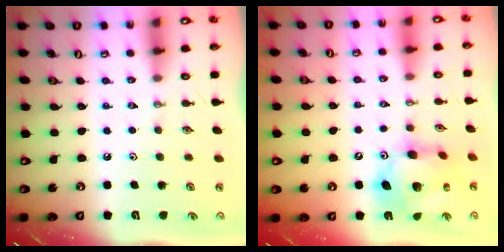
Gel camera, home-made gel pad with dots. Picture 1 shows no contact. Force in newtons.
{"total": 16.7, "press": 16.6, "slide": 1.8}